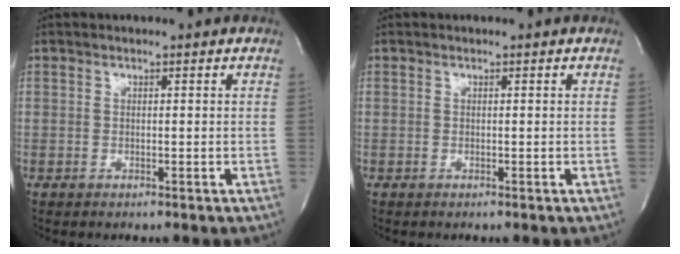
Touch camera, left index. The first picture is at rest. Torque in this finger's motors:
{"motor_torque": [0.00, 0.00, 0.00, 0.00]}